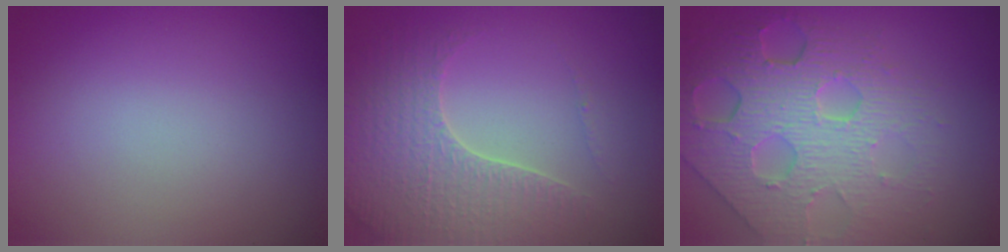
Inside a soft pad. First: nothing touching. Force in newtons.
{"total": 4.0, "press": 3.9, "slide": 1.1}
{"total": 7.9, "press": 5.5, "slide": 5.7}